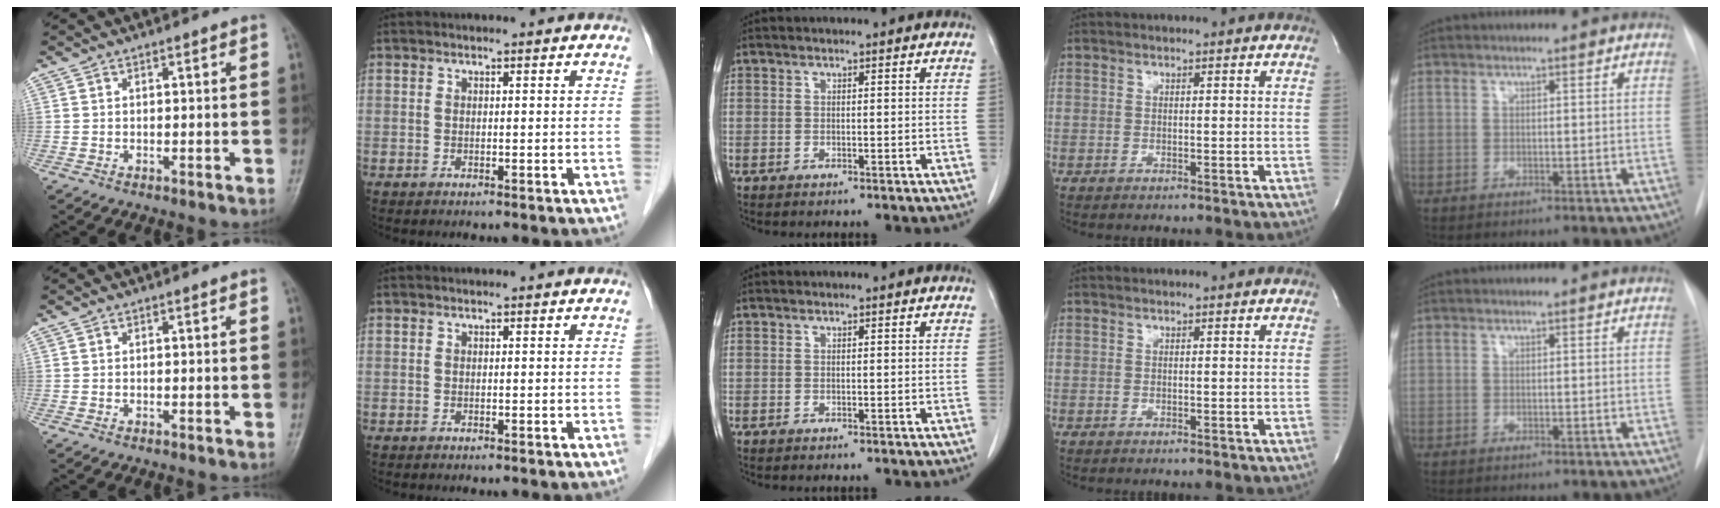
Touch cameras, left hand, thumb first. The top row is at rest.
{}